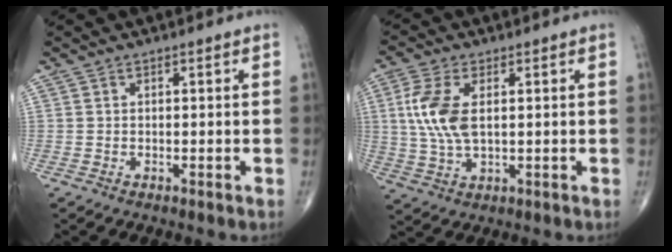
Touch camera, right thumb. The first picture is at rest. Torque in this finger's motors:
{"motor_torque": [-0.81, 1.08, 1.24, 0.32, 0.40]}